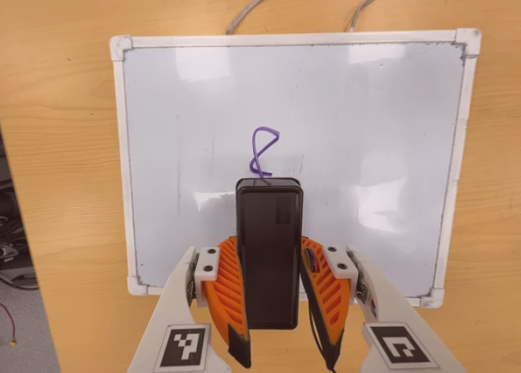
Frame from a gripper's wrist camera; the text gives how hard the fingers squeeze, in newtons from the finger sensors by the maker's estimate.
{"total": 6.9, "left": 5.6, "right": 8.2}